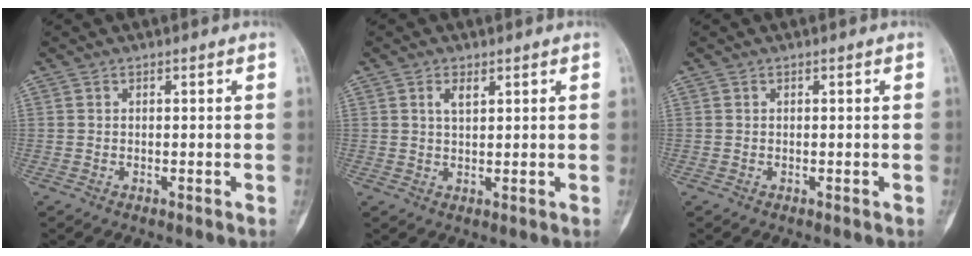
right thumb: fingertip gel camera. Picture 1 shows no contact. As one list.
[{"total": 2.0, "force": [1.1, 0.9, 1.5], "torque": [-0.026, -0.002, 0.022]}, {"total": 0.0}]